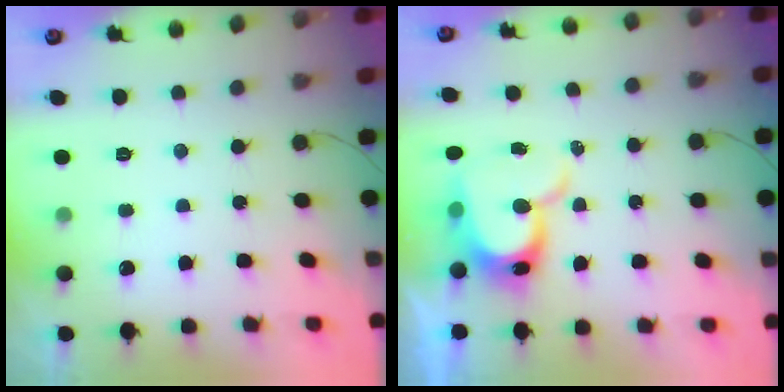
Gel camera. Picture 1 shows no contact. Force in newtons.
{"total": 11.4, "press": 11.3, "slide": 1.4}